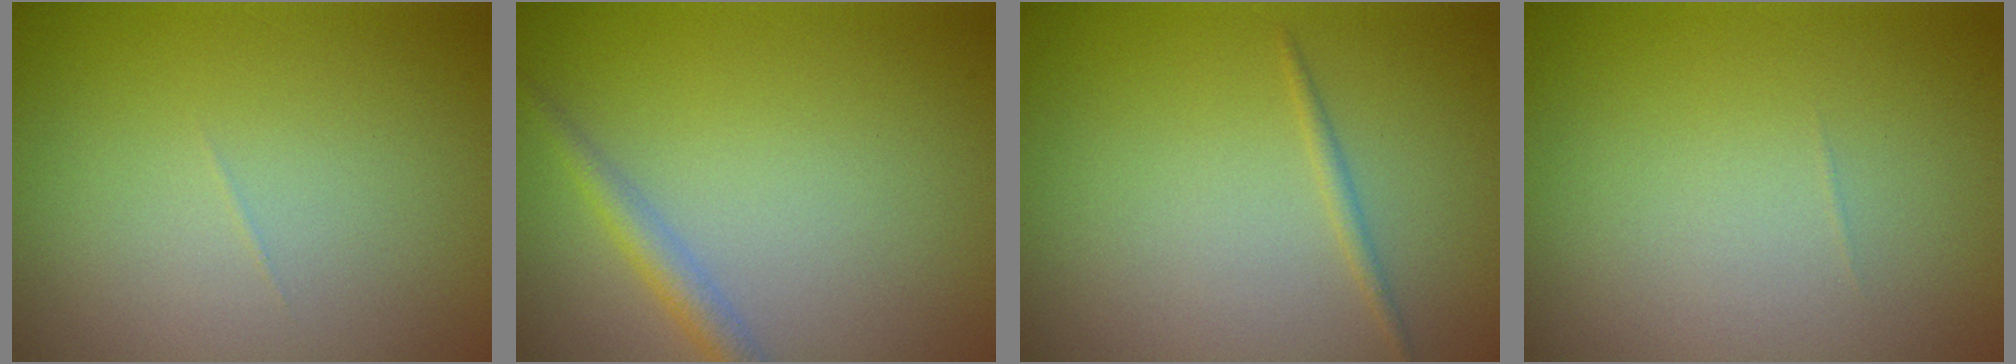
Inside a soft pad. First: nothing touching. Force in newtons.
{"total": 1.9, "press": 1.9, "slide": 0.0}
{"total": 0.8, "press": 0.8, "slide": 0.0}
{"total": 0.0}